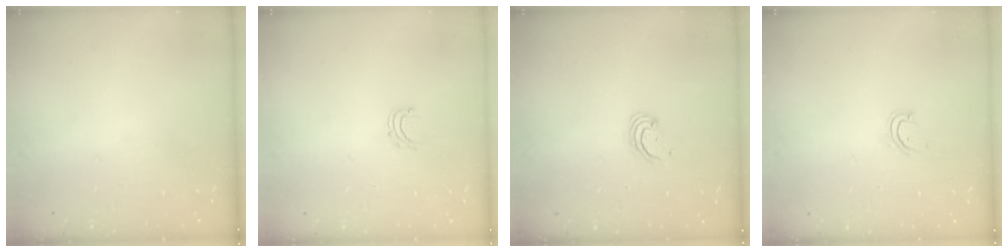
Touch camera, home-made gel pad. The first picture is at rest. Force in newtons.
{"total": 4.2, "press": 4.2, "slide": 0.3}
{"total": 2.3, "press": 2.3, "slide": 0.2}
{"total": 3.3, "press": 3.3, "slide": 0.2}